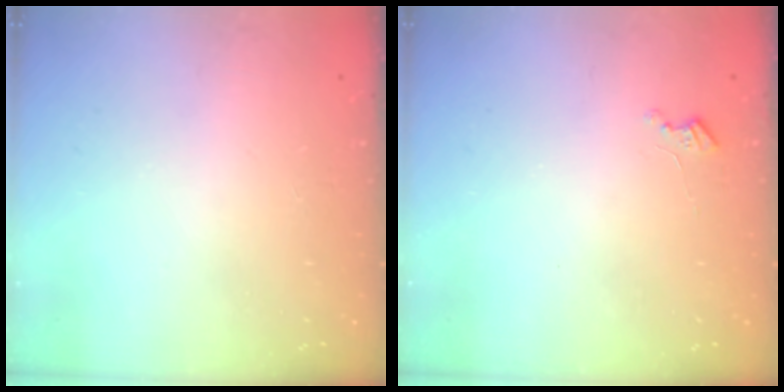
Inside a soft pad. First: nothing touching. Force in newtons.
{"total": 2.7, "press": 2.7, "slide": 0.3}